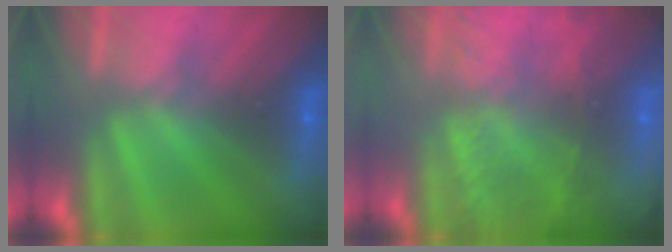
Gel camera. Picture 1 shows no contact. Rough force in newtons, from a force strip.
{"total": 7.4}